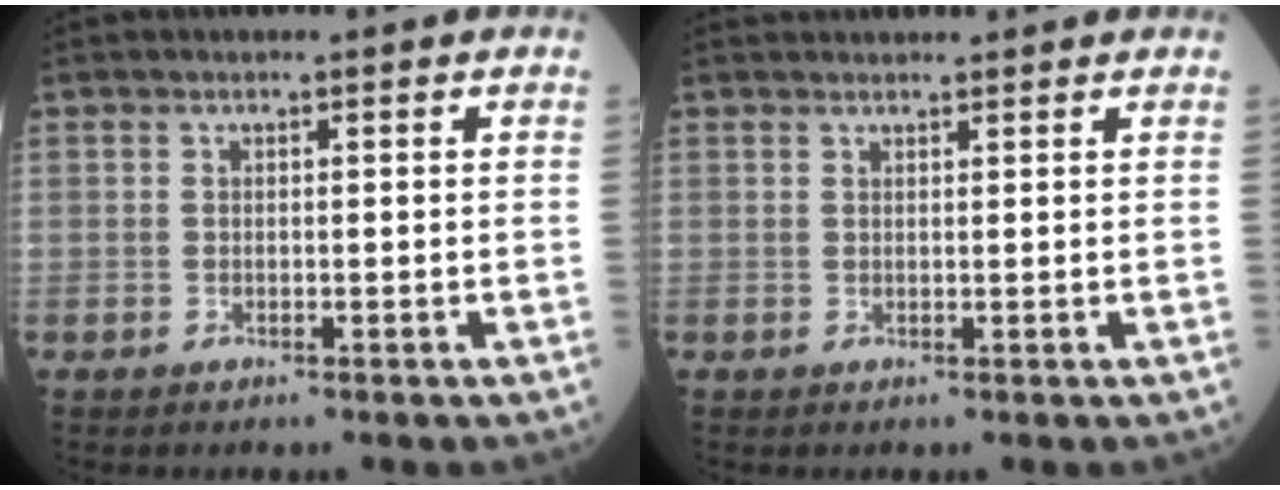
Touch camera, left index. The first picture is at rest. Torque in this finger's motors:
{"motor_torque": [-0.07, -0.05, -0.02, 0.00]}